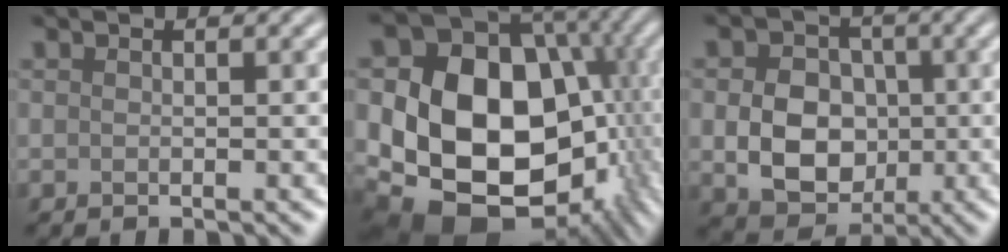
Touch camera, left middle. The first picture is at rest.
{"total": 19.8, "force": [-1.9, 15.3, 12.5], "torque": [-0.206, -0.031, 0.004]}
{"total": 6.7, "force": [-0.6, 5.4, 4.0], "torque": [-0.070, -0.006, -0.016]}